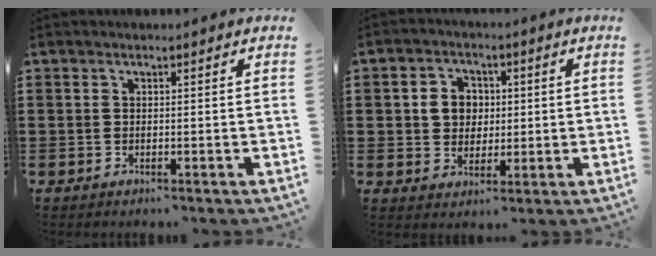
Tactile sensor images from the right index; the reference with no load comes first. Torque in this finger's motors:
{"motor_torque": [0.46, -0.42, 0.18, 0.08]}